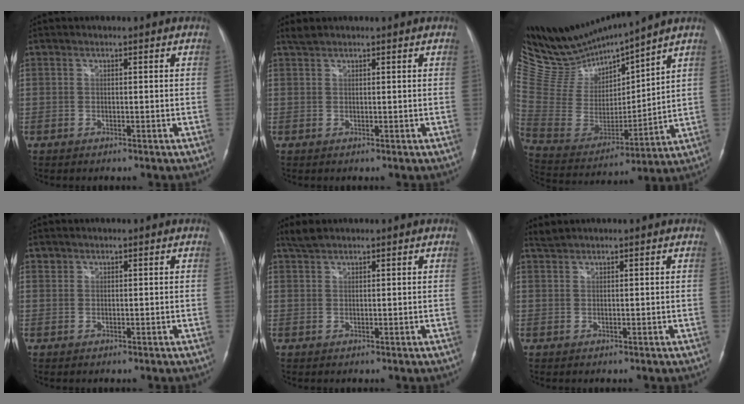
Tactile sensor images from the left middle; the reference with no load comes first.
{"total": 1.2, "force": [1.1, 0.2, 0.3], "torque": [-0.013, 0.012, 0.027]}
{"total": 16.6, "force": [15.8, 0.9, 5.3], "torque": [-0.119, -0.019, 0.316]}
{"total": 0.6, "force": [0.4, 0.4, -0.1], "torque": [0.004, 0.003, 0.006]}
{"total": 2.2, "force": [2.0, 0.5, 0.8], "torque": [-0.022, 0.011, 0.042]}
{"total": 1.2, "force": [1.2, -0.1, 0.0], "torque": [-0.006, 0.012, 0.031]}